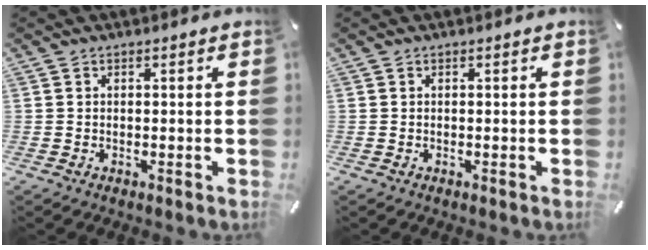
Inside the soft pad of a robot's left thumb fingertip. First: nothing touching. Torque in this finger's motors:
{"motor_torque": [0.00, 0.00, -0.01, -0.01, 0.00]}